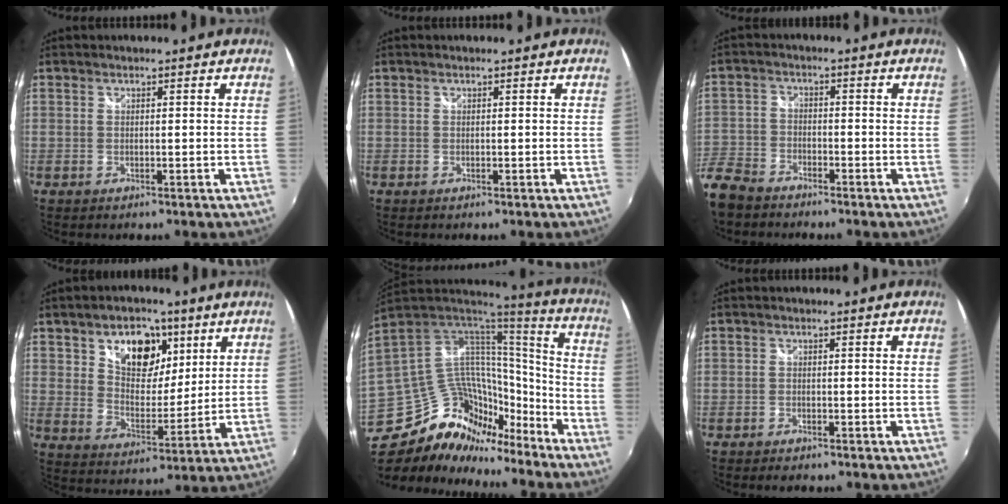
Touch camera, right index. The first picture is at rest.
{"total": 0.0}
{"total": 9.7, "force": [-6.9, 5.9, 3.4], "torque": [-0.096, 0.000, -0.144]}
{"total": 13.2, "force": [6.4, 8.2, 8.2], "torque": [-0.137, 0.013, 0.110]}
{"total": 24.8, "force": [-17.9, 12.7, 11.6], "torque": [-0.222, 0.021, -0.279]}
{"total": 1.8, "force": [-1.6, 0.7, 0.7], "torque": [-0.019, -0.007, -0.028]}